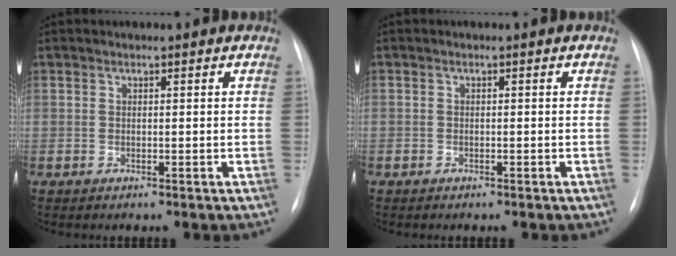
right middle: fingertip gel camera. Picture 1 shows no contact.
{"total": 0.6, "force": [-0.4, 0.5, 0.0], "torque": [-0.005, 0.003, -0.007]}